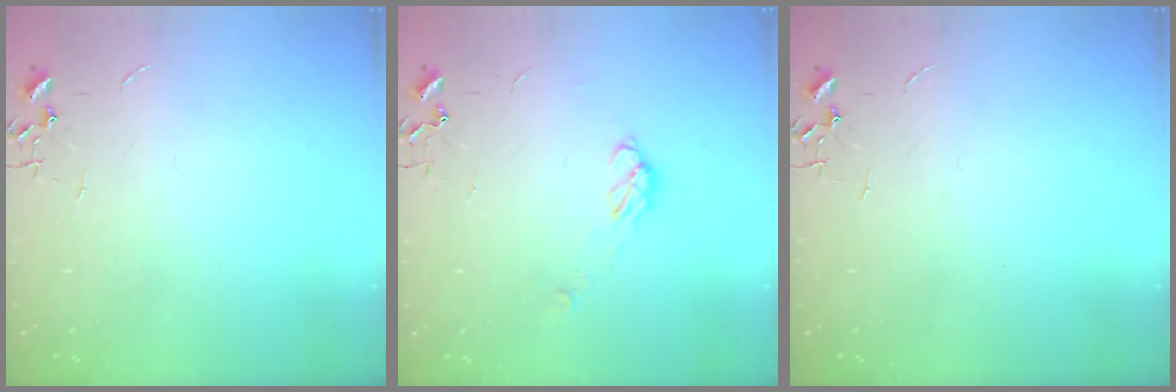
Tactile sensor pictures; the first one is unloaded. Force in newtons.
{"total": 5.8, "press": 5.8, "slide": 0.5}
{"total": 0.0}